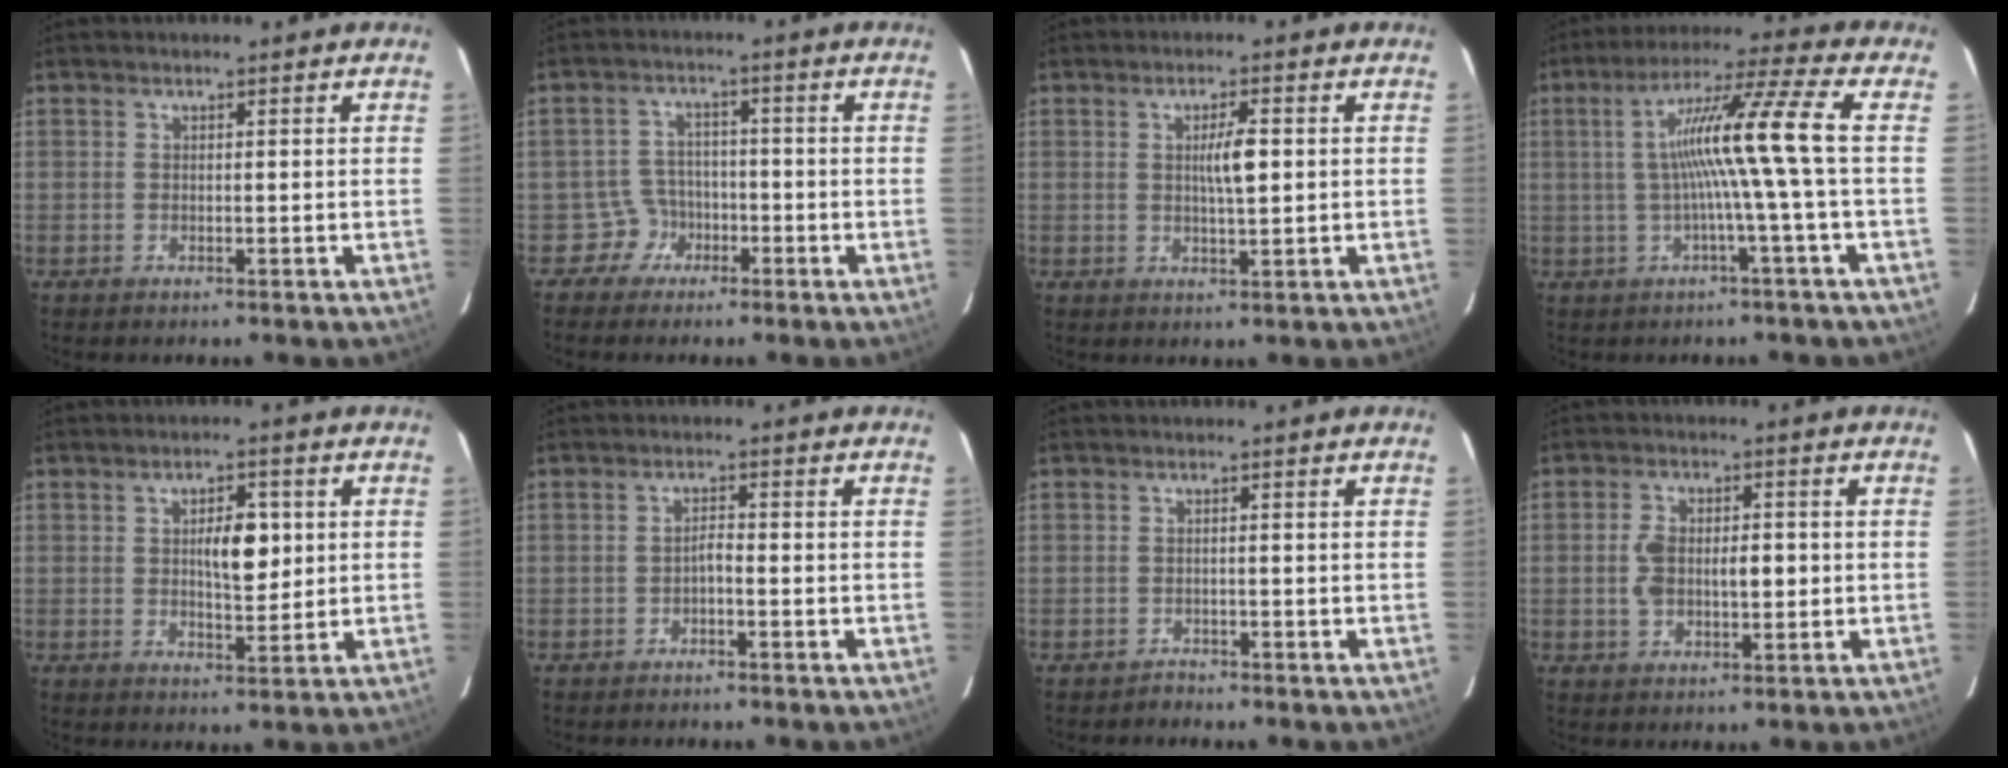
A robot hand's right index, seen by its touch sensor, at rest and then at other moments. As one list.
[{"total": 4.0, "force": [-2.1, 3.4, -0.5], "torque": [0.014, 0.015, -0.037]}, {"total": 4.0, "force": [0.5, 0.5, 3.9], "torque": [-0.066, 0.001, 0.008]}, {"total": 11.1, "force": [0.0, -2.2, 10.9], "torque": [-0.186, 0.020, 0.001]}, {"total": 6.0, "force": [1.1, 2.3, 5.4], "torque": [-0.083, 0.003, 0.021]}, {"total": 1.5, "force": [-0.8, 0.3, 1.3], "torque": [-0.020, 0.004, -0.016]}, {"total": 0.9, "force": [-0.8, 0.1, -0.4], "torque": [0.009, -0.004, -0.014]}, {"total": 6.9, "force": [-0.3, 3.6, 5.9], "torque": [-0.108, 0.015, -0.001]}]